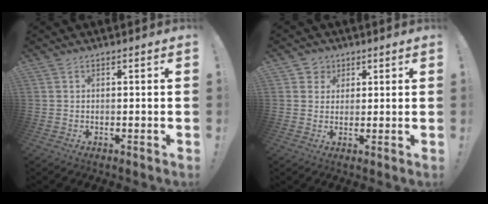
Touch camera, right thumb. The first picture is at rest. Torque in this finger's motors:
{"motor_torque": [0.08, 0.02, 0.20, 0.02, -0.04]}